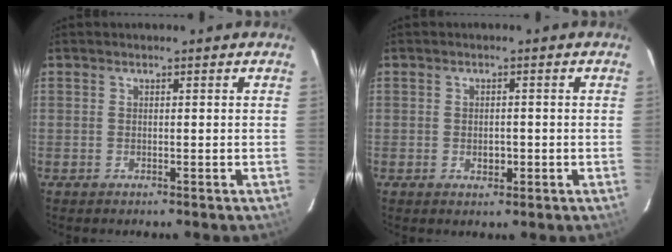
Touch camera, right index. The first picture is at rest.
{"total": 2.2, "force": [-0.6, 1.5, 1.6], "torque": [-0.024, -0.001, -0.007]}